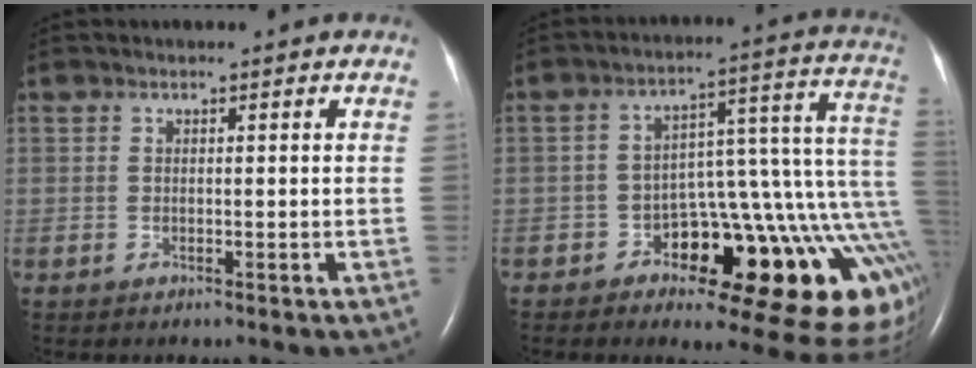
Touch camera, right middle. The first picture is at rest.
{"total": 18.2, "force": [-6.6, 5.7, 16.0], "torque": [-0.099, 0.074, -0.084]}